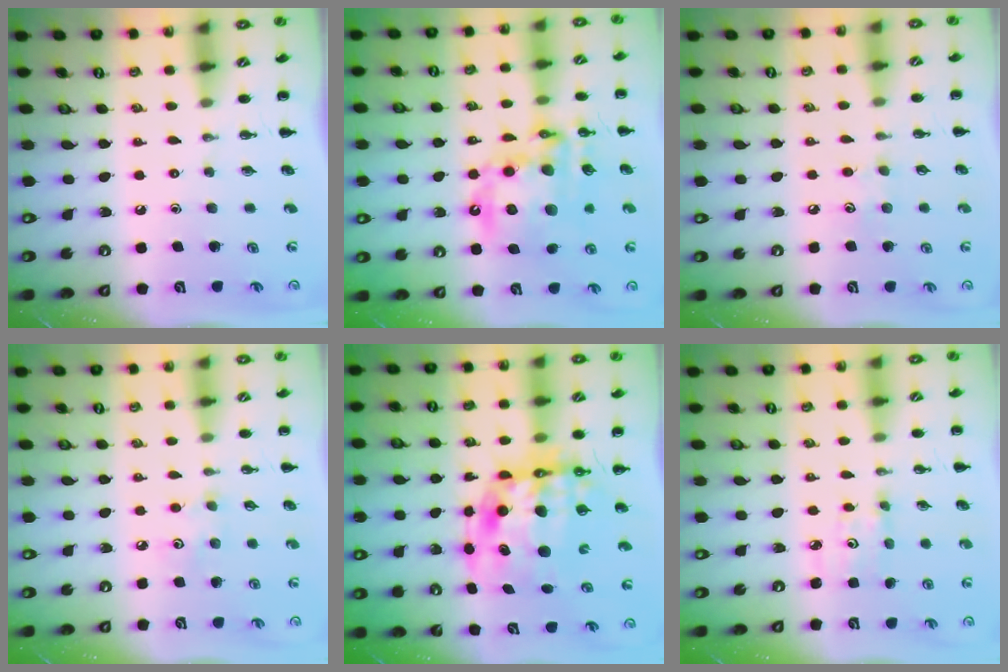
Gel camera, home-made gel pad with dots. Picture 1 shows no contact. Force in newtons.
{"total": 19.9, "press": 19.4, "slide": 4.5}
{"total": 5.2, "press": 5.1, "slide": 1.3}
{"total": 3.3, "press": 3.2, "slide": 0.8}
{"total": 14.1, "press": 13.7, "slide": 3.2}
{"total": 2.6, "press": 2.6, "slide": 0.3}